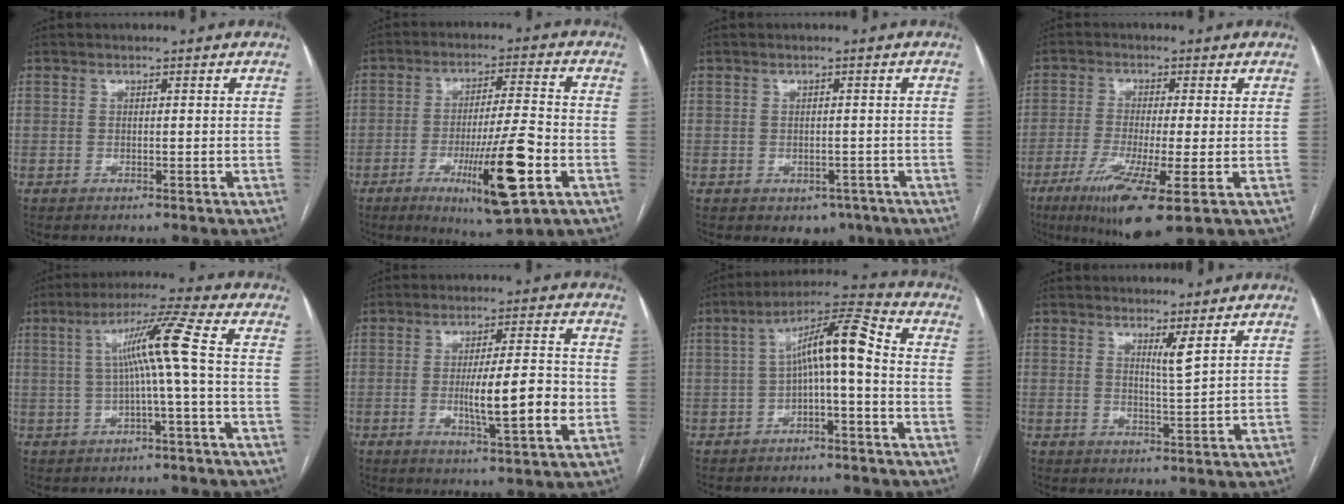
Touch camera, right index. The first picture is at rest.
{"total": 13.9, "force": [-5.2, 1.4, 12.8], "torque": [-0.215, -0.018, -0.078]}
{"total": 3.3, "force": [-1.7, 2.5, 1.3], "torque": [-0.003, 0.004, -0.011]}
{"total": 11.5, "force": [-5.2, 0.4, 10.2], "torque": [-0.186, -0.039, -0.087]}
{"total": 8.1, "force": [0.1, -1.6, 7.9], "torque": [-0.137, 0.018, 0.008]}
{"total": 9.9, "force": [-1.7, 0.9, 9.7], "torque": [-0.156, -0.006, -0.027]}
{"total": 9.2, "force": [-0.5, 1.2, 9.1], "torque": [-0.152, 0.039, -0.012]}
{"total": 2.7, "force": [1.6, -0.5, 2.0], "torque": [-0.037, -0.017, 0.032]}